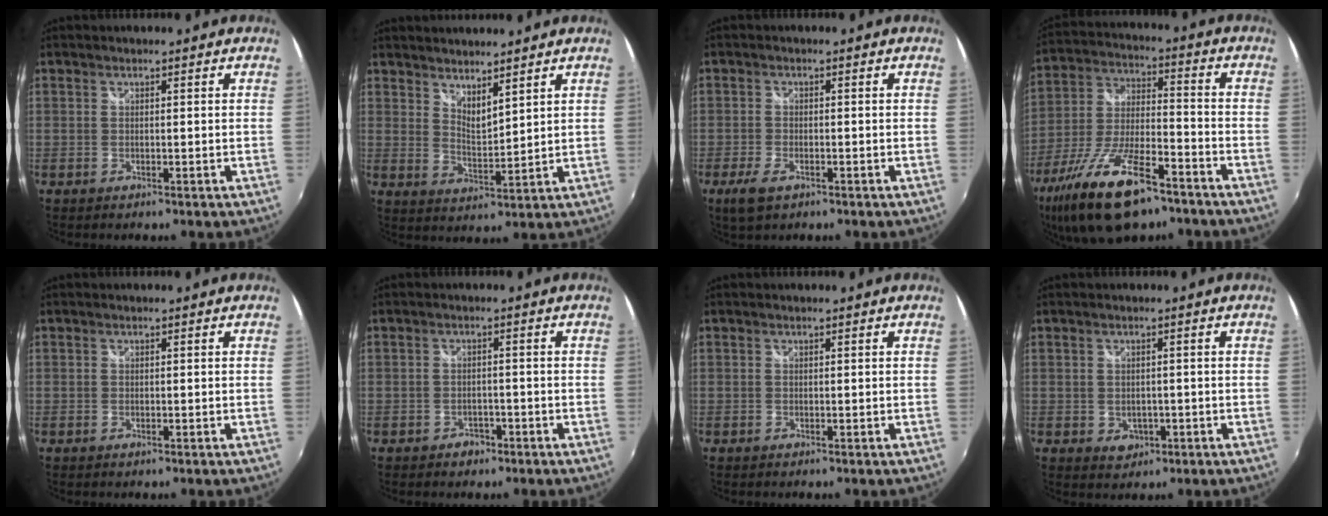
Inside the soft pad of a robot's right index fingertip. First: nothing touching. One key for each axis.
{"total": 5.5, "fx": 4.7, "fy": 1.1, "fz": 2.5, "tx": -0.036, "ty": -0.006, "tz": 0.082}
{"total": 4.4, "fx": -2.6, "fy": 1.8, "fz": 3.1, "tx": -0.077, "ty": -0.008, "tz": -0.047}
{"total": 20.4, "fx": -13.1, "fy": 7.1, "fz": 14.0, "tx": -0.285, "ty": -0.037, "tz": -0.230}
{"total": 0.0}
{"total": 2.8, "fx": -1.8, "fy": 2.1, "fz": 0.6, "tx": -0.018, "ty": 0.001, "tz": -0.024}
{"total": 0.0}
{"total": 3.4, "fx": -0.9, "fy": 2.9, "fz": 1.6, "tx": -0.030, "ty": -0.003, "tz": -0.005}